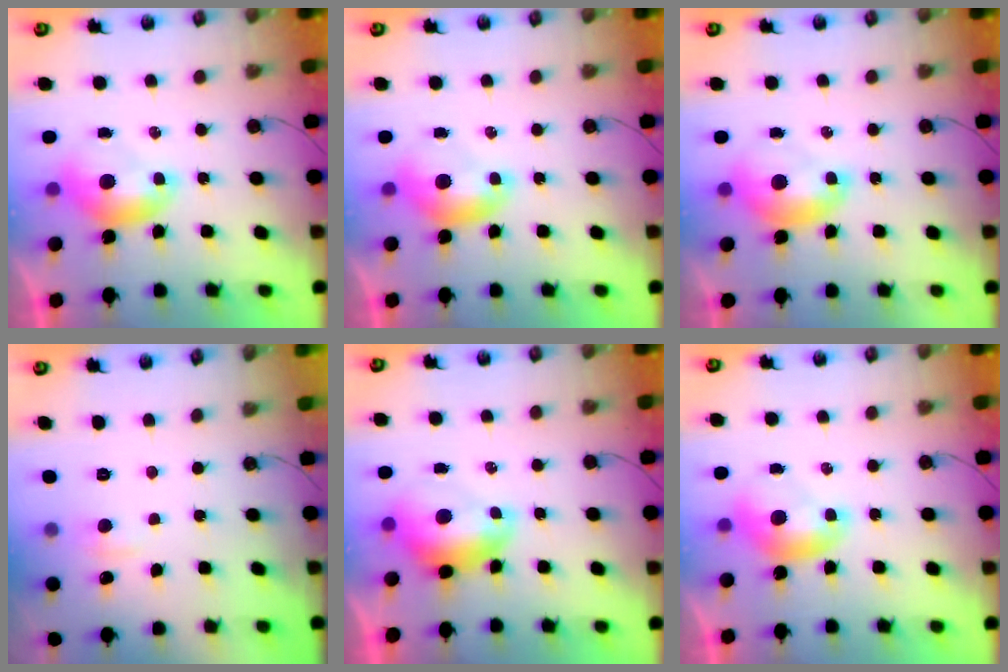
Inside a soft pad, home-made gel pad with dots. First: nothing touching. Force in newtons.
{"total": 0.0}
{"total": 2.1, "press": 2.0, "slide": 0.4}
{"total": 1.4, "press": 1.3, "slide": 0.6}
{"total": 1.7, "press": 1.5, "slide": 0.6}
{"total": 0.0}